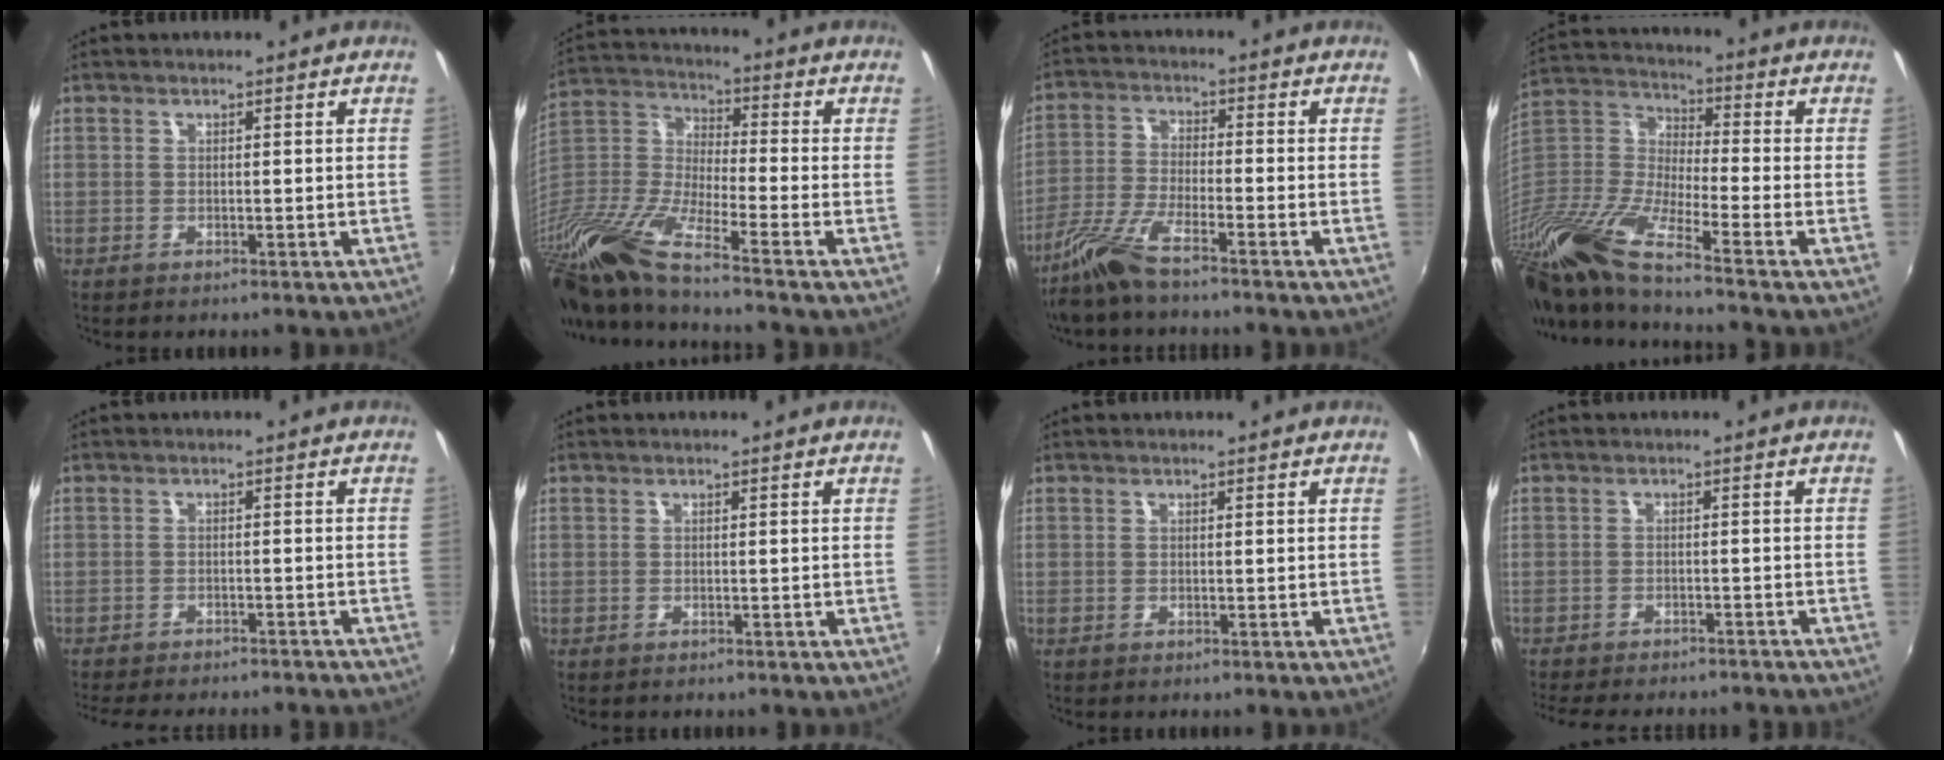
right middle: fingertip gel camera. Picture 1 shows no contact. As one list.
[{"total": 20.9, "force": [-15.3, 2.3, 14.0], "torque": [-0.279, -0.039, -0.308]}, {"total": 8.5, "force": [-6.4, 1.0, 5.4], "torque": [-0.120, -0.010, -0.130]}, {"total": 22.8, "force": [-16.2, 3.2, 15.7], "torque": [-0.307, -0.044, -0.324]}, {"total": 13.1, "force": [-11.7, 2.5, 5.3], "torque": [-0.114, -0.019, -0.159]}, {"total": 0.0}, {"total": 0.0}, {"total": 13.3, "force": [-11.8, 2.9, 5.5], "torque": [-0.118, -0.020, -0.161]}]